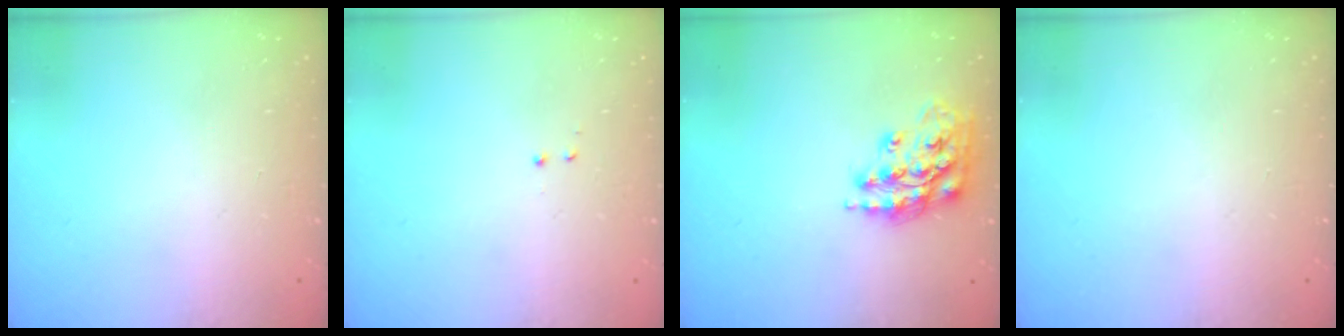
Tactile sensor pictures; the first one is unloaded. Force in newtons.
{"total": 0.5, "press": 0.5, "slide": 0.3}
{"total": 15.2, "press": 15.1, "slide": 0.8}
{"total": 0.0}